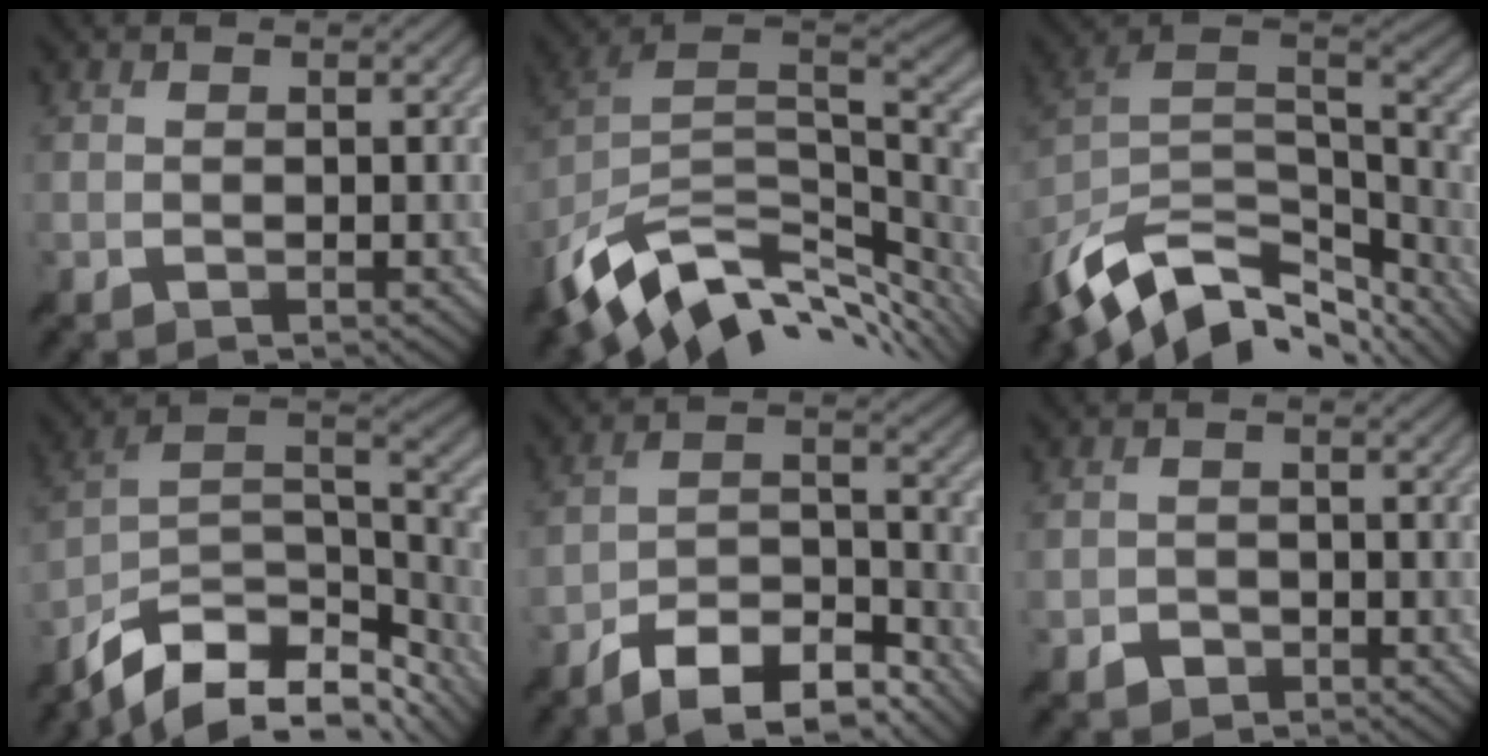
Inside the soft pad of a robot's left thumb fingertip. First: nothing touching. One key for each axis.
{"total": 14.1, "fx": -5.9, "fy": 7.8, "fz": 10.2, "tx": -0.230, "ty": -0.011, "tz": -0.107}
{"total": 14.6, "fx": -9.2, "fy": 6.8, "fz": 9.0, "tx": -0.221, "ty": -0.013, "tz": -0.151}
{"total": 14.7, "fx": -9.4, "fy": 6.9, "fz": 9.0, "tx": -0.210, "ty": -0.021, "tz": -0.148}
{"total": 11.2, "fx": -8.6, "fy": 3.7, "fz": 6.2, "tx": -0.098, "ty": 0.006, "tz": -0.166}
{"total": 1.6, "fx": -0.9, "fy": 1.3, "fz": 0.3, "tx": -0.001, "ty": 0.004, "tz": -0.022}